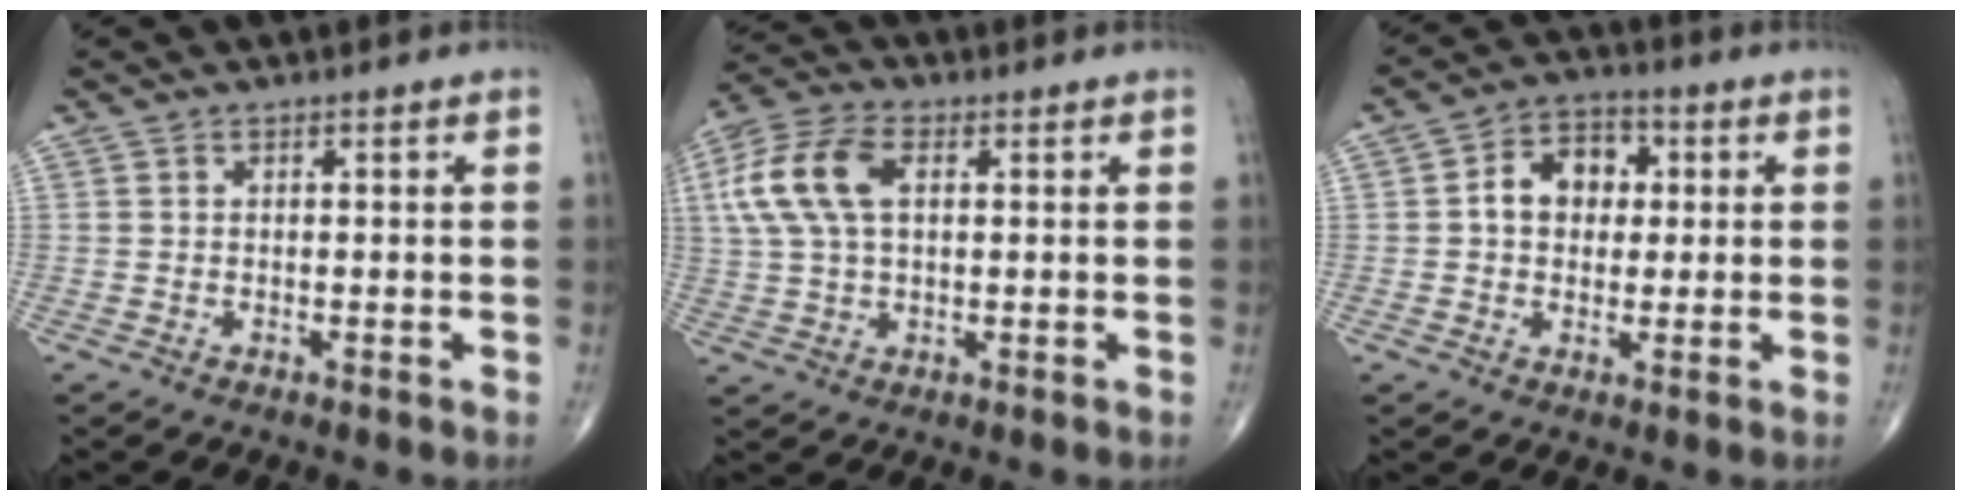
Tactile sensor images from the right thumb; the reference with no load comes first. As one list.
[{"total": 12.1, "force": [2.9, 6.9, 9.6], "torque": [-0.209, 0.019, 0.052]}, {"total": 8.7, "force": [1.1, 6.7, 5.5], "torque": [-0.059, 0.018, 0.011]}]